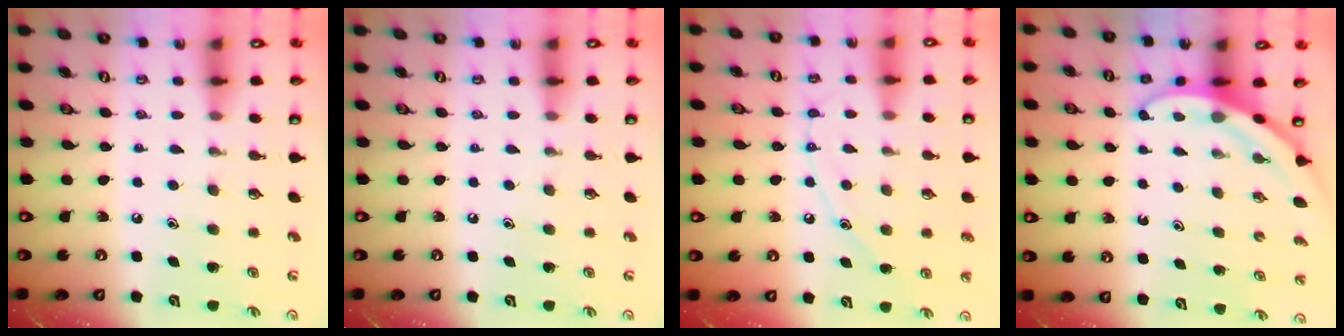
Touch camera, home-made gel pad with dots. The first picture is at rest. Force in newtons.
{"total": 0.0}
{"total": 9.0, "press": 9.0, "slide": 0.6}
{"total": 3.2, "press": 3.2, "slide": 0.1}